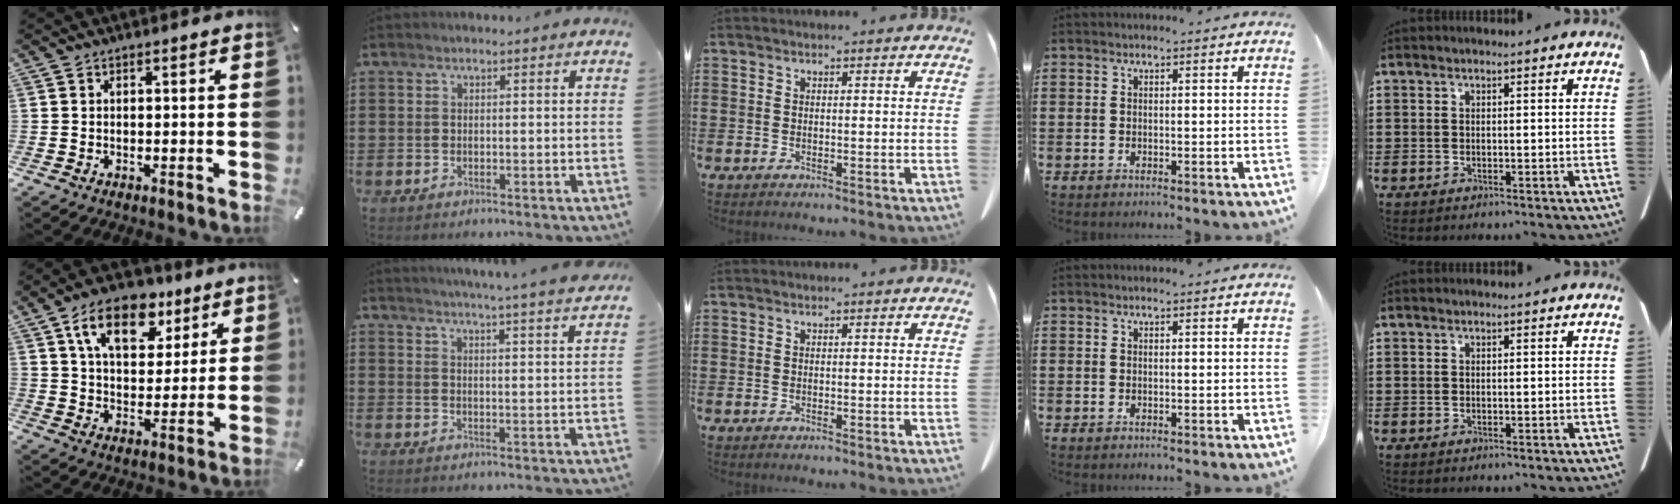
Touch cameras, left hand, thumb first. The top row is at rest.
{"thumb": {"total": 14.7, "force": [8.5, 8.5, 8.5], "torque": [-0.137, -0.025, 0.151]}, "index": {"total": 4.3, "force": [4.0, -1.1, 1.0], "torque": [-0.033, -0.024, 0.068]}}